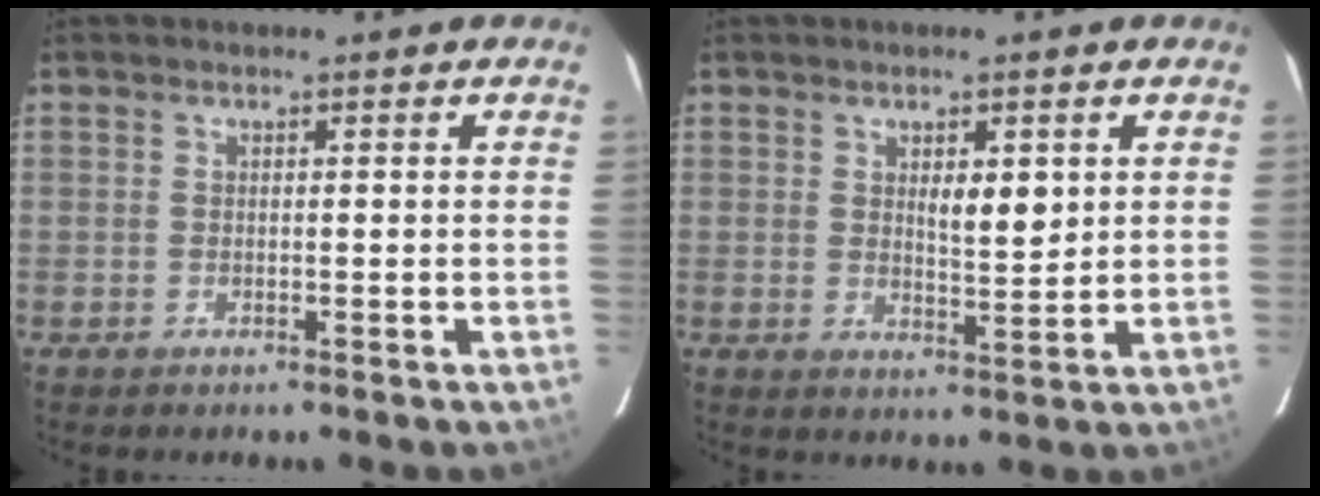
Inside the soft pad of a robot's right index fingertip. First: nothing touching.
{"total": 4.8, "force": [1.4, 1.6, 4.3], "torque": [-0.069, -0.004, 0.024]}